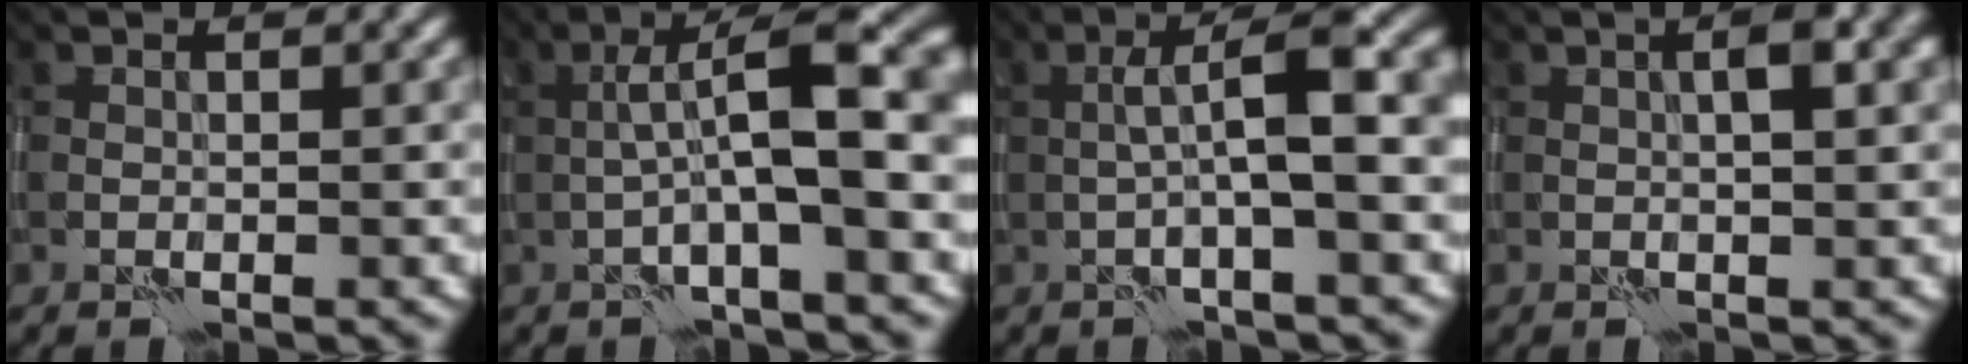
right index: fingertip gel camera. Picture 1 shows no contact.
{"total": 9.3, "force": [0.7, 2.4, 9.0], "torque": [-0.141, 0.025, 0.005]}
{"total": 7.3, "force": [0.7, 1.6, 7.1], "torque": [-0.110, 0.019, 0.006]}
{"total": 3.9, "force": [0.8, 1.0, 3.7], "torque": [-0.046, 0.013, 0.008]}